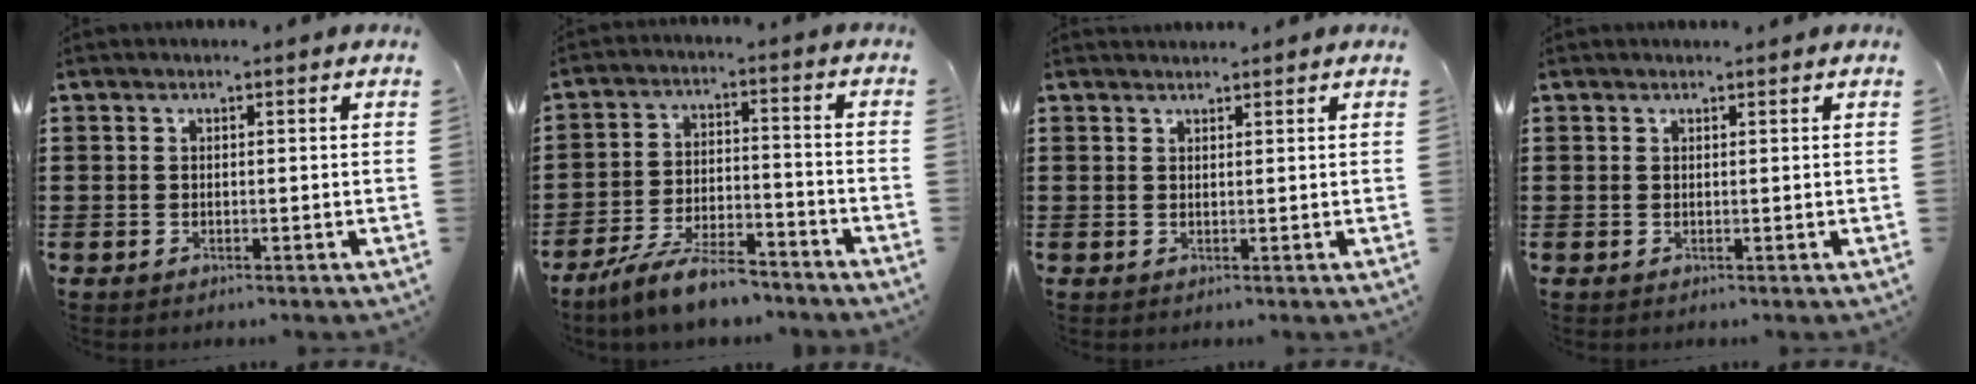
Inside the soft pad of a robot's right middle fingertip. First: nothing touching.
{"total": 9.0, "force": [-7.7, 1.7, 4.3], "torque": [-0.090, 0.010, -0.148]}
{"total": 0.9, "force": [0.9, 0.1, 0.0], "torque": [-0.003, 0.000, 0.018]}
{"total": 0.0}